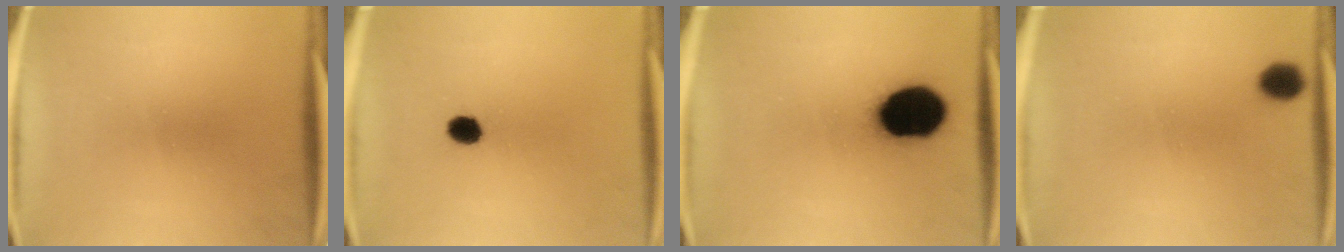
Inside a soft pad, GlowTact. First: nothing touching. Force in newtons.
{"total": 3.7}
{"total": 19.3}
{"total": 2.3}